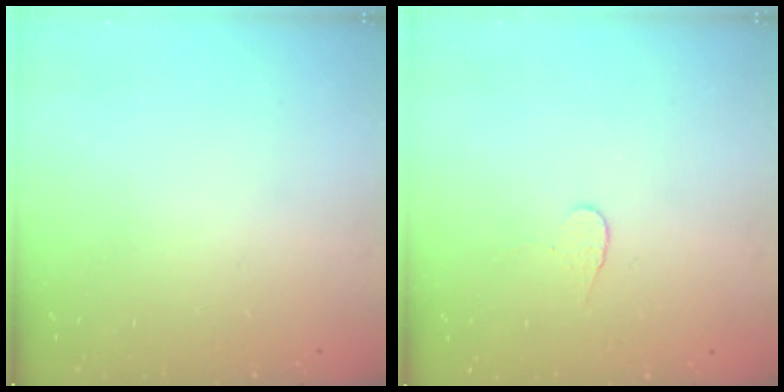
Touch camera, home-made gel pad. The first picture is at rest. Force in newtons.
{"total": 3.7, "press": 3.7, "slide": 0.4}